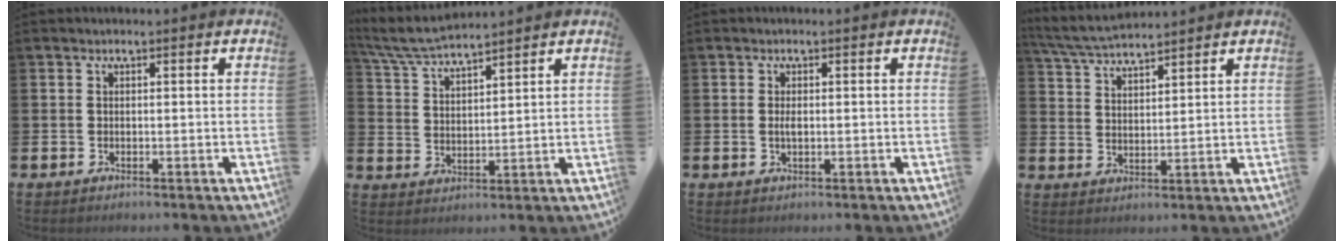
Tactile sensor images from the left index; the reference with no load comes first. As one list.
[{"total": 6.1, "force": [5.8, 0.5, 1.8], "torque": [-0.062, -0.023, 0.106]}, {"total": 1.3, "force": [0.0, 0.5, 1.2], "torque": [-0.024, 0.004, -0.002]}, {"total": 5.1, "force": [5.0, 0.4, 1.2], "torque": [-0.046, -0.021, 0.091]}]